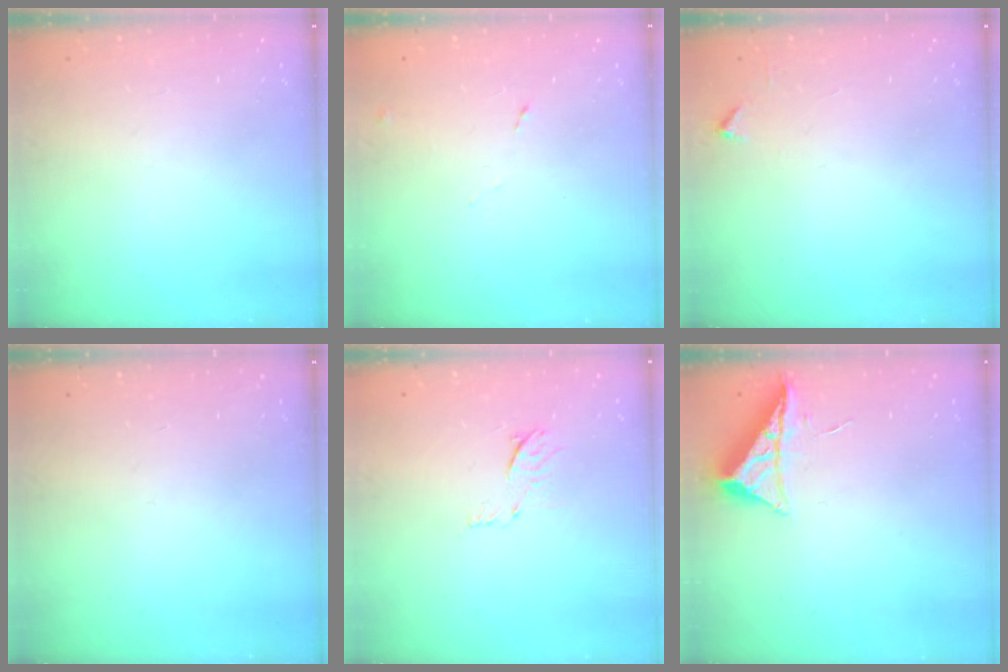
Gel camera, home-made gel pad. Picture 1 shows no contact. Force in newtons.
{"total": 4.1, "press": 4.1, "slide": 0.7}
{"total": 2.1, "press": 2.1, "slide": 0.3}
{"total": 0.0}
{"total": 5.7, "press": 5.6, "slide": 0.8}
{"total": 6.1, "press": 6.1, "slide": 0.7}